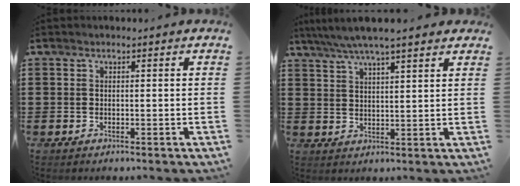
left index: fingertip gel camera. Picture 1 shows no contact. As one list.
[{"total": 5.6, "force": [4.5, 0.3, 3.2], "torque": [-0.074, -0.011, 0.079]}]